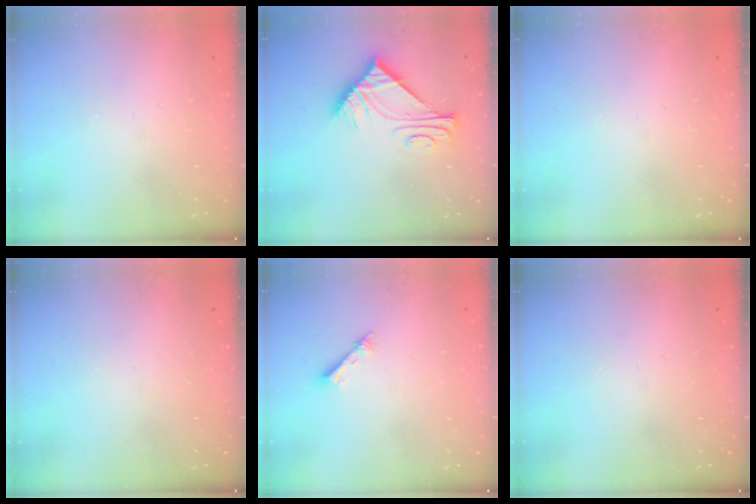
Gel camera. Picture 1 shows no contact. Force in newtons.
{"total": 7.7, "press": 7.7, "slide": 0.1}
{"total": 0.0}
{"total": 0.0}
{"total": 1.5, "press": 1.5, "slide": 0.2}
{"total": 0.0}